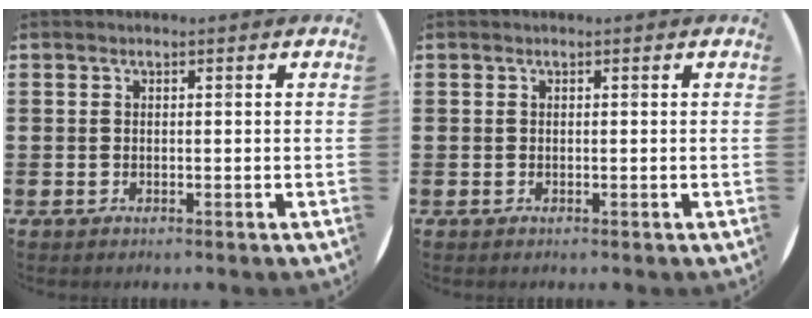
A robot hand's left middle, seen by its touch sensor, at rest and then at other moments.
{"total": 0.0}